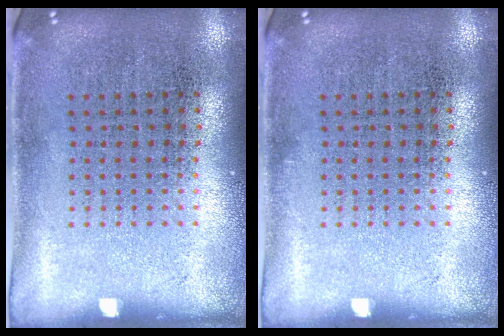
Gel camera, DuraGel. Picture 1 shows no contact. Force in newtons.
{"total": 0.0}